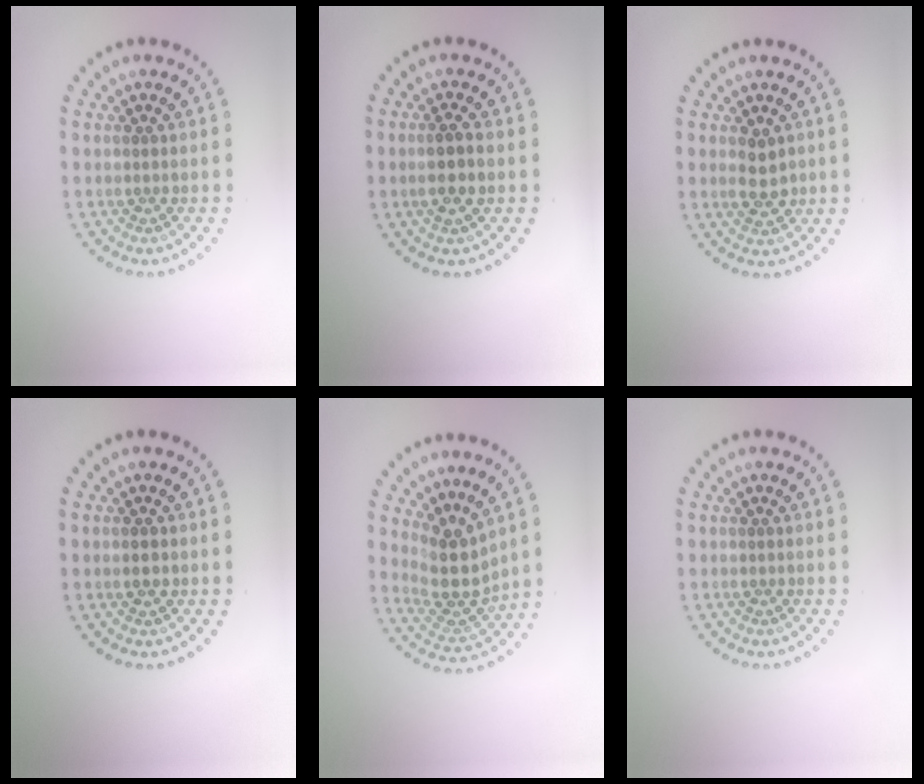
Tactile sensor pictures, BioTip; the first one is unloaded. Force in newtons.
{"total": 2.6, "press": 2.5, "slide": 0.7}
{"total": 2.4, "press": 2.4, "slide": 0.2}
{"total": 1.6, "press": 1.6, "slide": 0.1}
{"total": 3.8, "press": 2.9, "slide": 2.5}
{"total": 0.0}